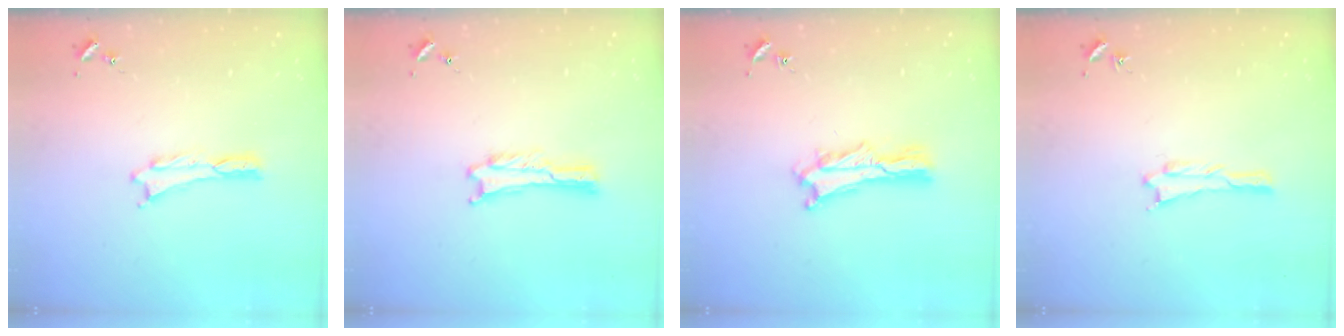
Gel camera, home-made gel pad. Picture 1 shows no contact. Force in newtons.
{"total": 0.0}
{"total": 3.4, "press": 3.4, "slide": 0.3}
{"total": 0.6, "press": 0.6, "slide": 0.1}